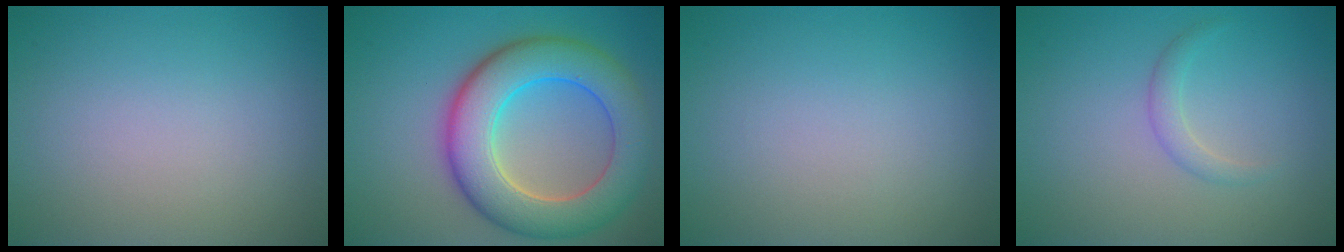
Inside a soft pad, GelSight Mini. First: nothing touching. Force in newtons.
{"total": 9.2, "press": 9.1, "slide": 0.4}
{"total": 0.0}
{"total": 1.3, "press": 1.3, "slide": 0.1}